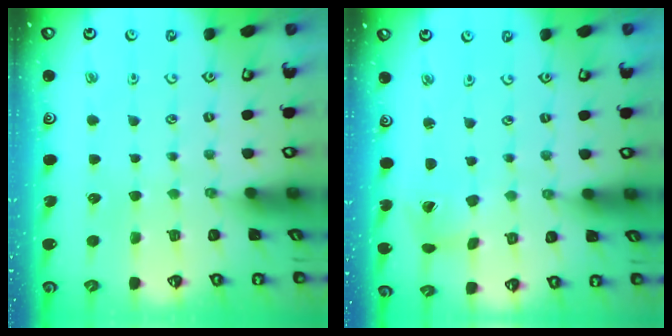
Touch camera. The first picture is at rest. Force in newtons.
{"total": 2.2, "press": 2.2, "slide": 0.4}